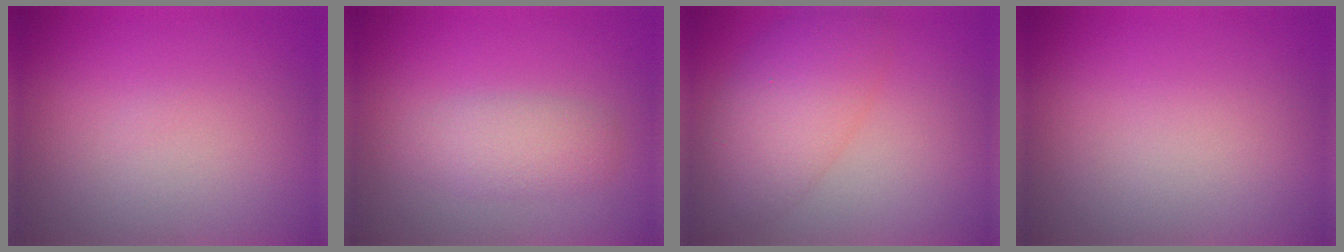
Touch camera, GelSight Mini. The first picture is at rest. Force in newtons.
{"total": 2.7, "press": 2.7, "slide": 0.1}
{"total": 5.6, "press": 5.6, "slide": 0.3}
{"total": 0.0}